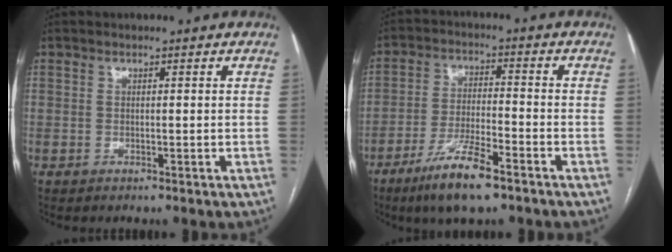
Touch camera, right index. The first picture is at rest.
{"total": 9.9, "force": [-6.4, 1.6, 7.4], "torque": [-0.141, -0.015, -0.115]}